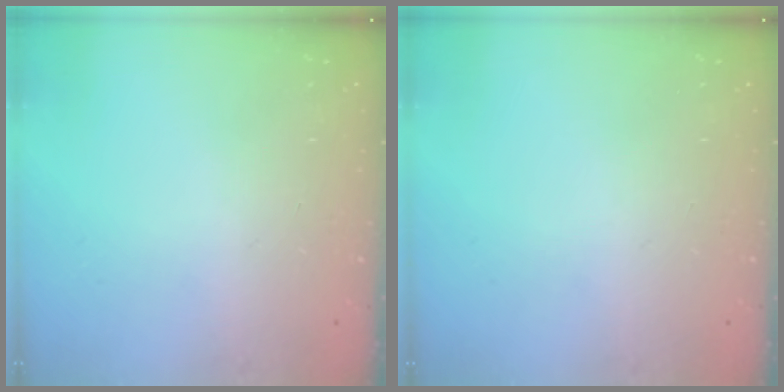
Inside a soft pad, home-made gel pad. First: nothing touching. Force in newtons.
{"total": 0.0}